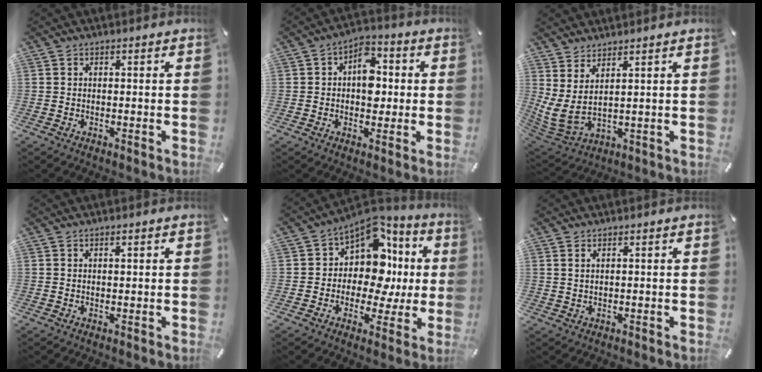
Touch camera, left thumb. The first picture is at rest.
{"total": 8.6, "force": [0.1, 6.2, 6.0], "torque": [-0.065, 0.002, -0.004]}
{"total": 5.5, "force": [2.7, 1.8, 4.4], "torque": [-0.116, -0.043, 0.048]}
{"total": 0.6, "force": [0.3, 0.2, 0.5], "torque": [-0.008, 0.000, 0.005]}
{"total": 12.6, "force": [3.0, 9.2, 8.1], "torque": [-0.139, -0.043, 0.054]}
{"total": 1.1, "force": [0.7, 0.2, 0.9], "torque": [-0.018, 0.001, 0.013]}